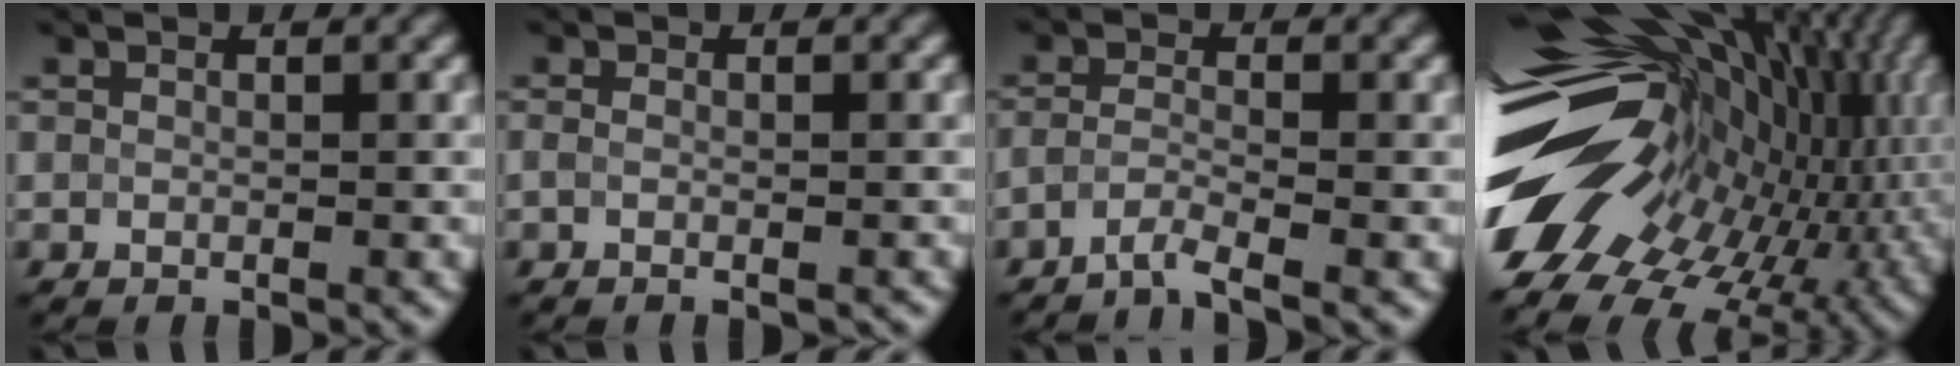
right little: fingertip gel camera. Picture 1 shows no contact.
{"total": 1.4, "force": [-0.7, 0.4, 1.2], "torque": [-0.011, -0.001, -0.005]}
{"total": 2.2, "force": [-2.0, 0.0, 0.8], "torque": [-0.011, 0.002, -0.045]}
{"total": 18.8, "force": [0.8, 10.4, 15.6], "torque": [-0.257, -0.004, 0.037]}